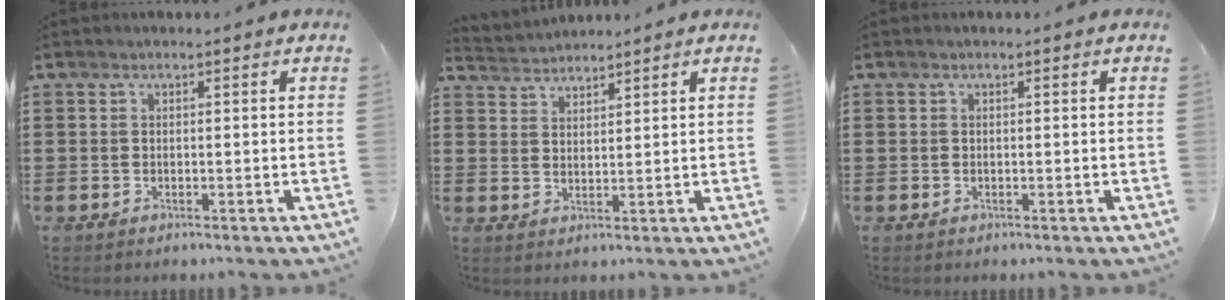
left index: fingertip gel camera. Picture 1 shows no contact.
{"total": 2.6, "force": [2.5, 0.3, -0.6], "torque": [0.001, -0.005, 0.048]}
{"total": 0.0}